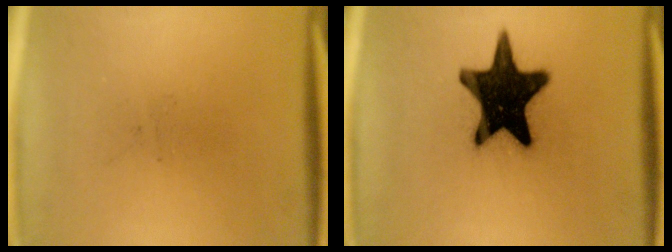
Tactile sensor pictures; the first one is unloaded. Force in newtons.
{"total": 19.5}